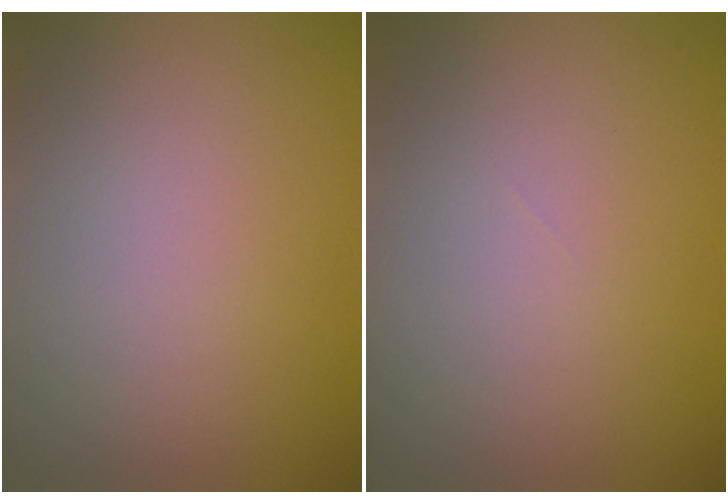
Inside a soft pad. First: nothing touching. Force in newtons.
{"total": 0.0}